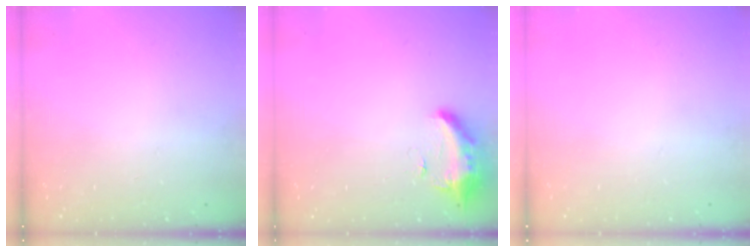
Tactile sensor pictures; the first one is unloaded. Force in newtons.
{"total": 10.4, "press": 9.8, "slide": 3.5}
{"total": 0.0}